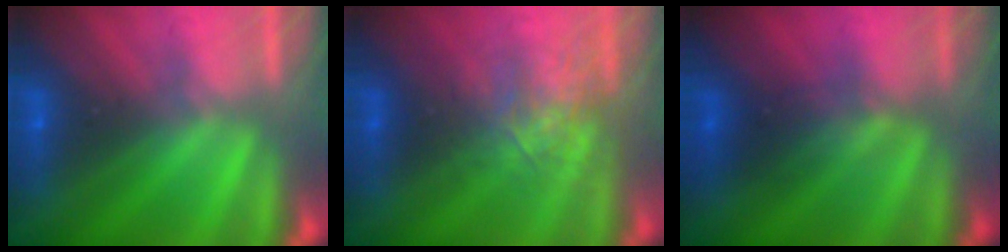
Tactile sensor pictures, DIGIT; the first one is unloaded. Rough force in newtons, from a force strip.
{"total": 2.6}
{"total": 3.3}